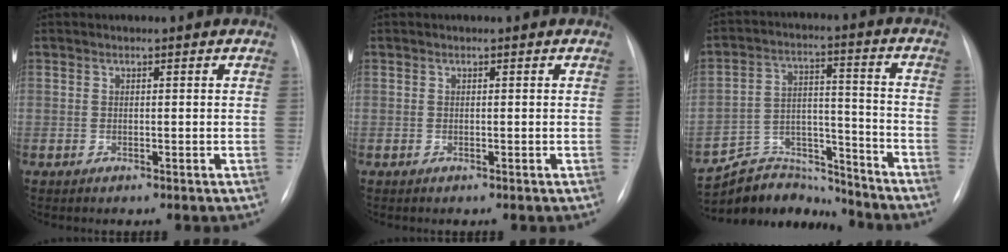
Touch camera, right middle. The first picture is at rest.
{"total": 0.0}
{"total": 12.2, "force": [-11.8, 3.1, -0.5], "torque": [0.019, 0.054, -0.198]}